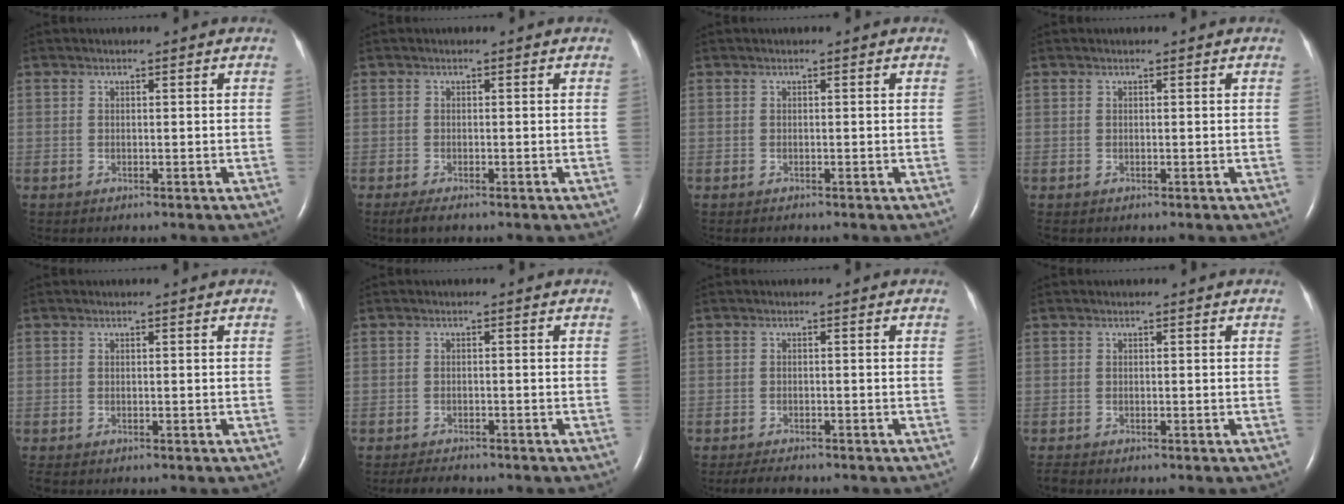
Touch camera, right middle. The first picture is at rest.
{"total": 1.9, "force": [-1.3, 0.4, 1.3], "torque": [-0.032, -0.007, -0.025]}
{"total": 0.0}
{"total": 0.0}
{"total": 0.0}
{"total": 2.6, "force": [-2.3, 0.8, 0.9], "torque": [-0.023, -0.006, -0.032]}
{"total": 2.7, "force": [-2.4, 0.7, 1.1], "torque": [-0.026, -0.008, -0.034]}
{"total": 0.6, "force": [-0.6, -0.1, 0.1], "torque": [-0.009, -0.004, -0.012]}